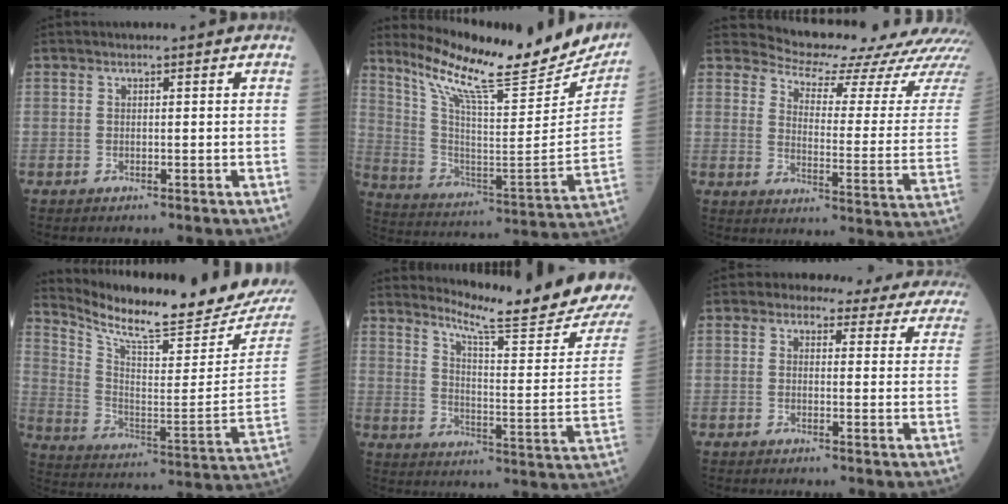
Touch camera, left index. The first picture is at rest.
{"total": 22.7, "force": [20.2, 2.9, 10.0], "torque": [-0.176, -0.062, 0.300]}
{"total": 18.8, "force": [18.3, 2.2, 3.4], "torque": [-0.045, -0.104, 0.205]}
{"total": 19.3, "force": [18.5, 0.1, 5.5], "torque": [-0.118, -0.094, 0.272]}
{"total": 20.6, "force": [18.2, -0.6, 9.6], "torque": [-0.146, -0.104, 0.233]}
{"total": 13.8, "force": [12.2, 5.7, 2.8], "torque": [-0.003, 0.009, 0.108]}